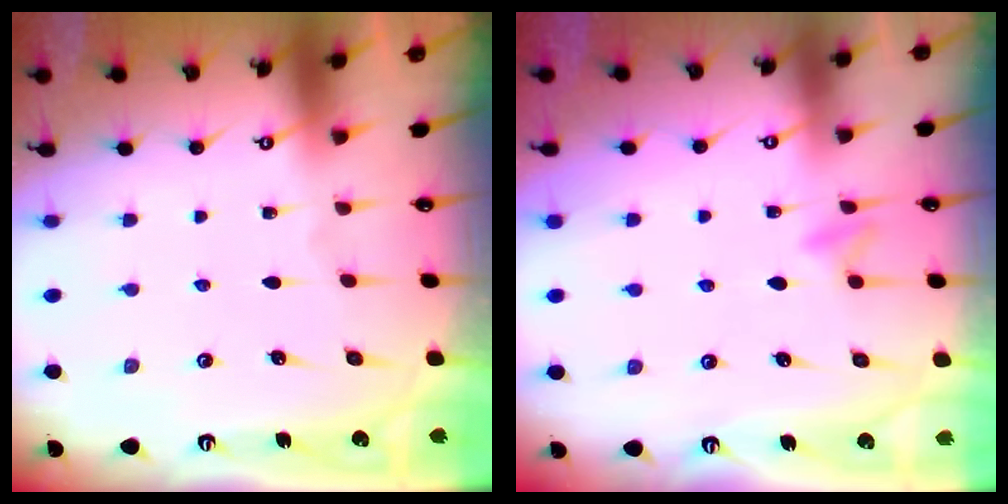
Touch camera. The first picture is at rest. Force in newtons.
{"total": 6.3, "press": 6.1, "slide": 1.4}